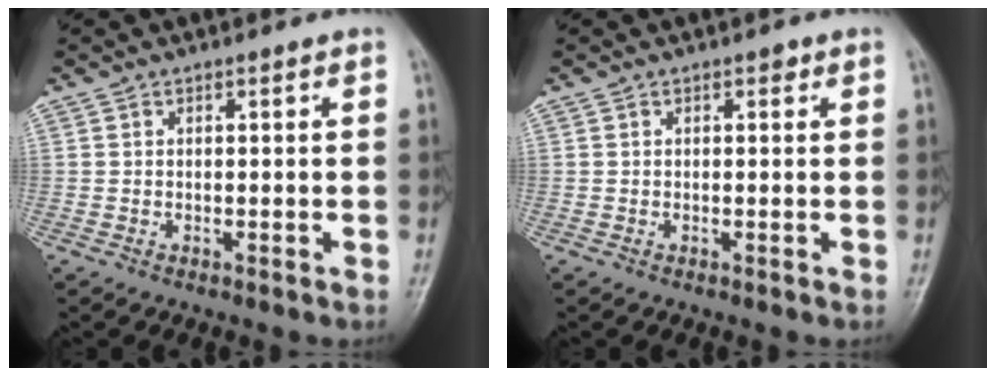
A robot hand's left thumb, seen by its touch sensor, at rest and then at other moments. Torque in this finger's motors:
{"motor_torque": [1.07, 0.48, 0.06, 0.04, 0.00]}